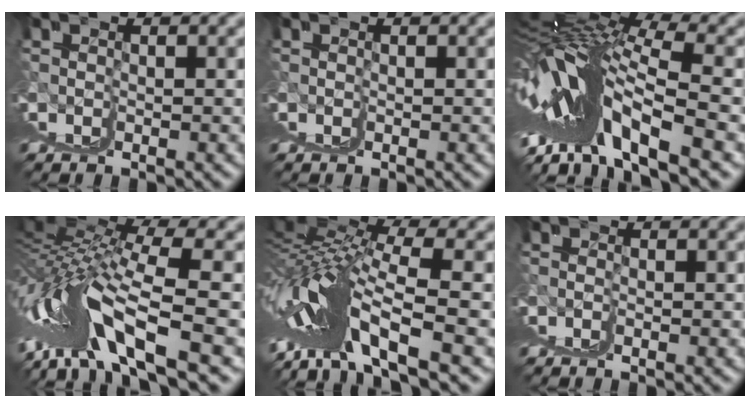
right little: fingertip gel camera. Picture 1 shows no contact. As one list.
[{"total": 0.0}, {"total": 15.9, "force": [5.3, 4.8, 14.2], "torque": [-0.209, 0.046, 0.076]}, {"total": 10.4, "force": [2.2, 1.9, 10.0], "torque": [-0.170, 0.020, 0.044]}, {"total": 12.1, "force": [3.5, 2.4, 11.3], "torque": [-0.180, 0.023, 0.062]}, {"total": 1.2, "force": [0.6, 0.6, 0.9], "torque": [-0.015, 0.003, 0.010]}]